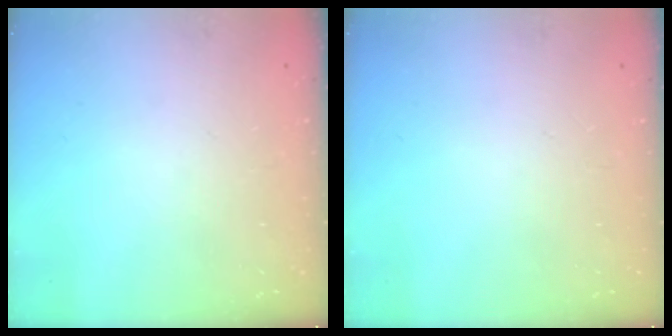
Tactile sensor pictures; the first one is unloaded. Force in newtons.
{"total": 0.0}